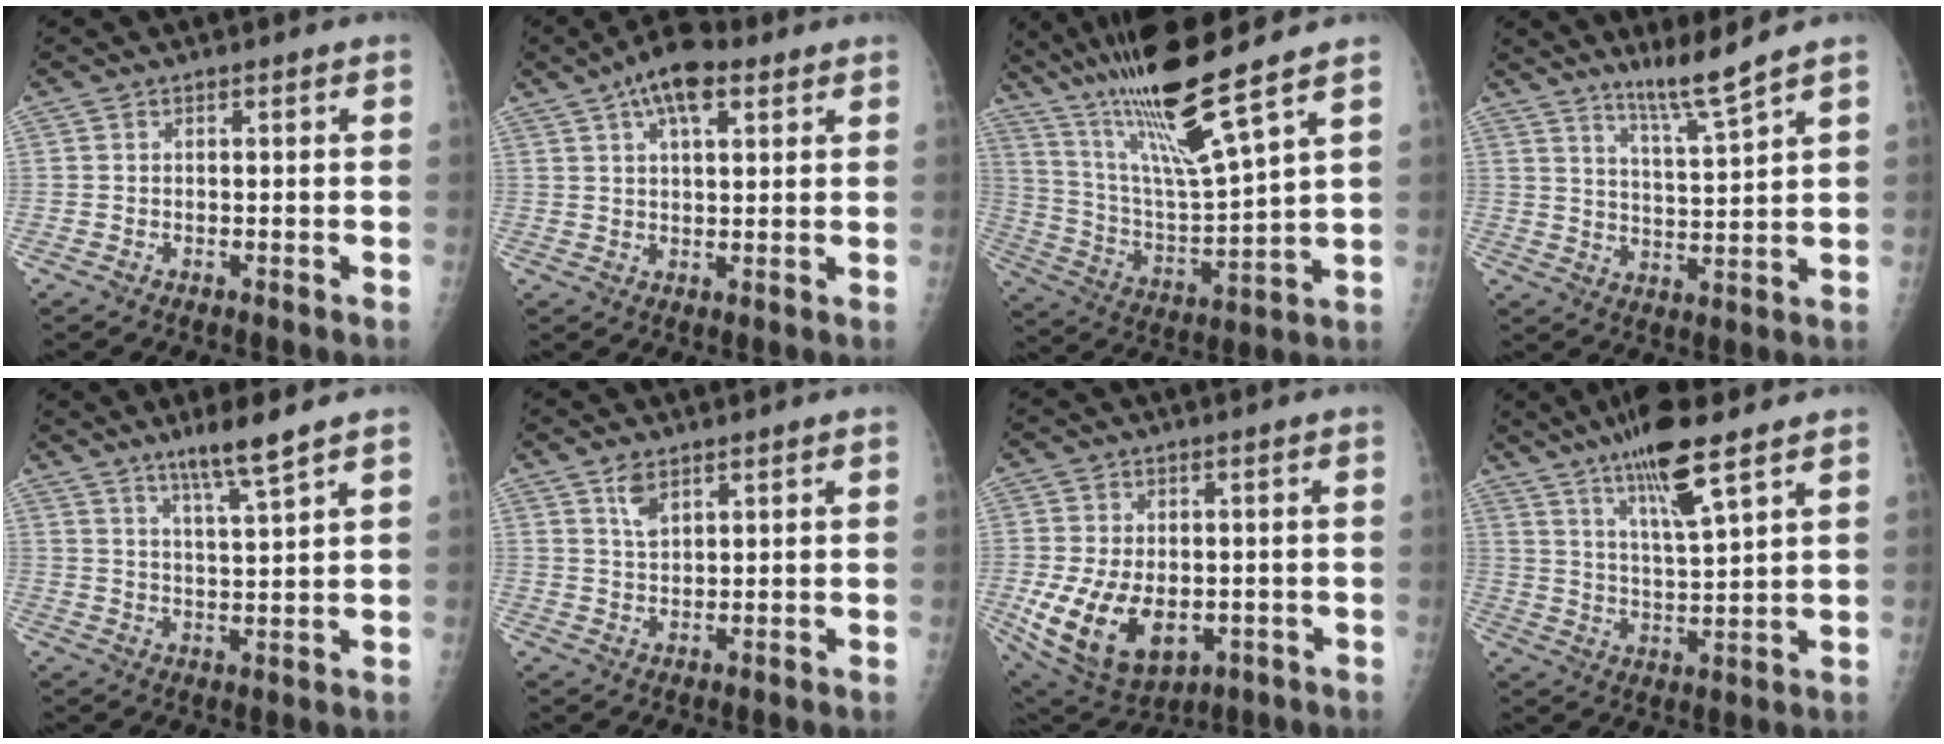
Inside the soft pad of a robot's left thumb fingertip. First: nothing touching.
{"total": 9.1, "force": [4.8, 3.7, 6.8], "torque": [-0.104, 0.003, 0.078]}
{"total": 18.8, "force": [13.4, 0.5, 13.1], "torque": [-0.227, -0.063, 0.251]}
{"total": 6.5, "force": [5.3, -1.1, 3.5], "torque": [-0.061, -0.052, 0.101]}
{"total": 6.5, "force": [4.8, -0.3, 4.4], "torque": [-0.078, -0.035, 0.088]}
{"total": 3.7, "force": [2.3, 1.9, 2.1], "torque": [-0.027, -0.012, 0.048]}
{"total": 15.9, "force": [-3.3, 10.4, 11.6], "torque": [-0.207, -0.009, -0.029]}
{"total": 11.7, "force": [7.5, 1.7, 8.8], "torque": [-0.156, -0.036, 0.134]}